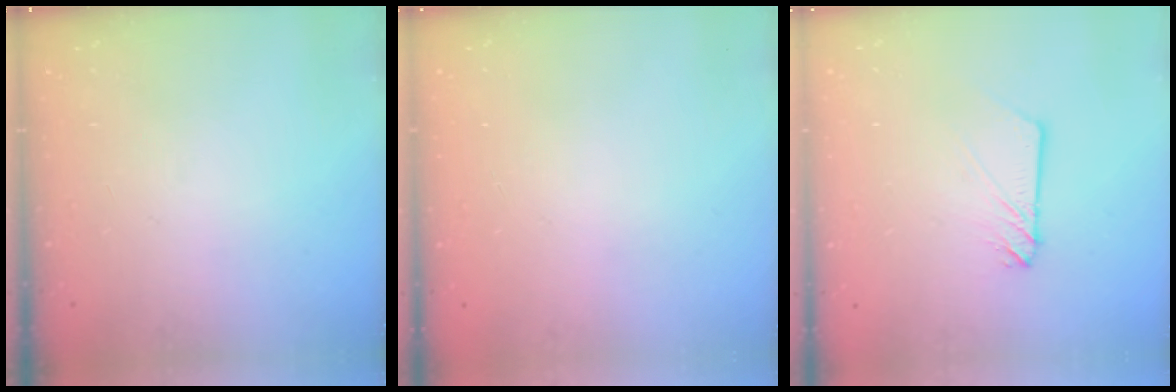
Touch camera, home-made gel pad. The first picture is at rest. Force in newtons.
{"total": 0.0}
{"total": 3.2, "press": 3.2, "slide": 0.2}